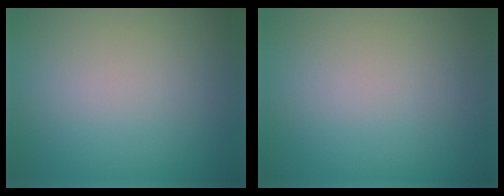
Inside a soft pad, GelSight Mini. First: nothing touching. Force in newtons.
{"total": 0.0}